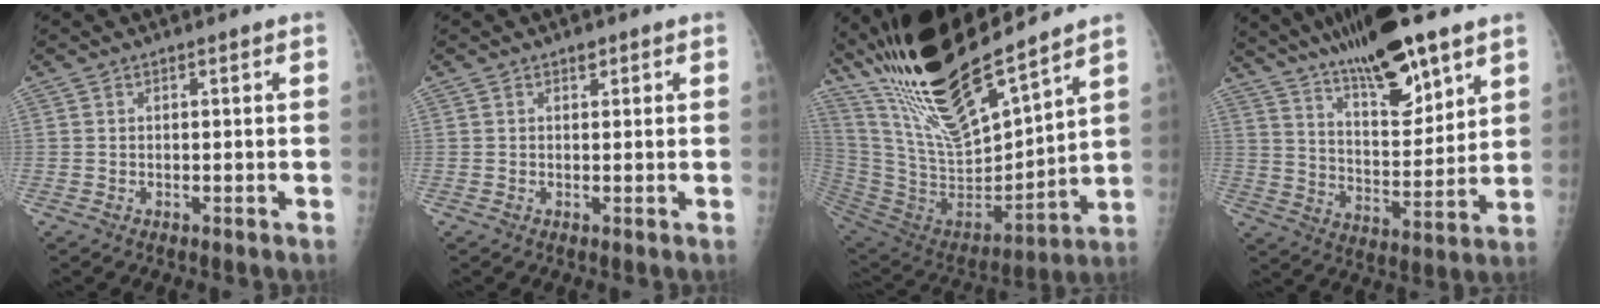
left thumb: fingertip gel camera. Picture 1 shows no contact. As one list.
[{"total": 1.0, "force": [0.6, 0.7, 0.5], "torque": [0.003, -0.002, 0.006]}, {"total": 25.0, "force": [19.9, 4.8, 14.4], "torque": [-0.241, -0.098, 0.376]}, {"total": 18.5, "force": [12.7, 4.3, 12.6], "torque": [-0.188, -0.064, 0.220]}]